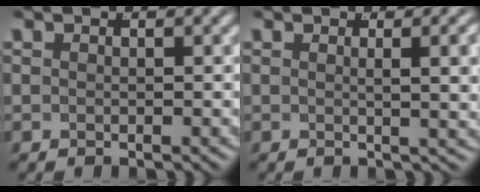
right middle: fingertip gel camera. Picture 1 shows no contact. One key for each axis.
{"total": 3.0, "fx": 0.9, "fy": -0.1, "fz": 2.9, "tx": -0.026, "ty": 0.003, "tz": 0.013}